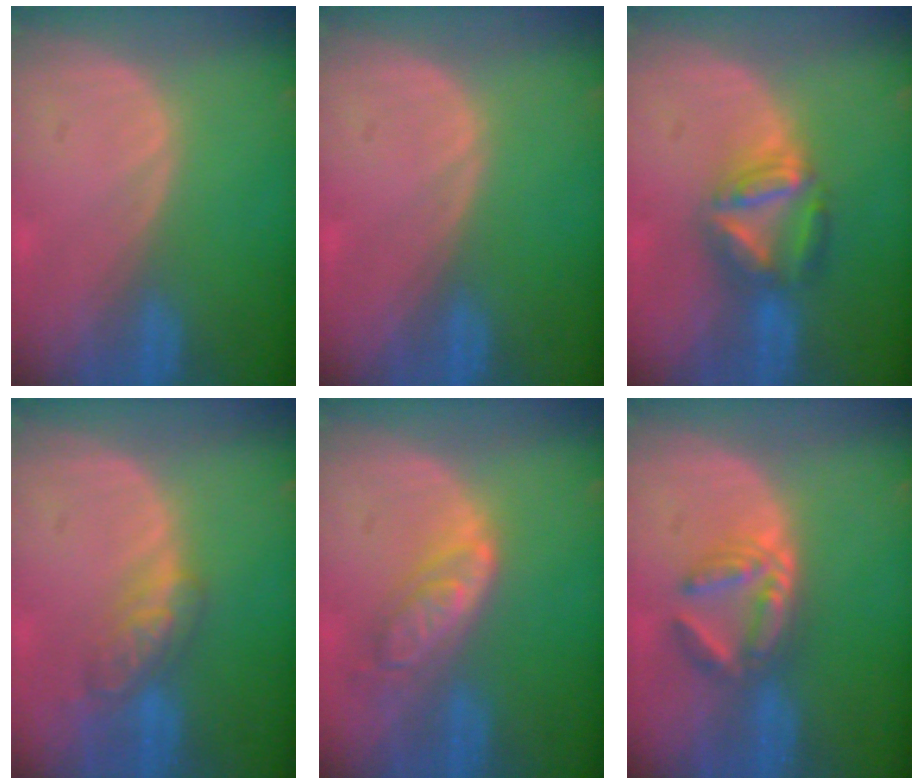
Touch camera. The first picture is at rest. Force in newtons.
{"total": 0.0}
{"total": 6.6, "press": 6.2, "slide": 2.5}
{"total": 5.4, "press": 5.0, "slide": 2.1}
{"total": 6.2, "press": 5.5, "slide": 3.0}
{"total": 6.0, "press": 5.4, "slide": 2.7}